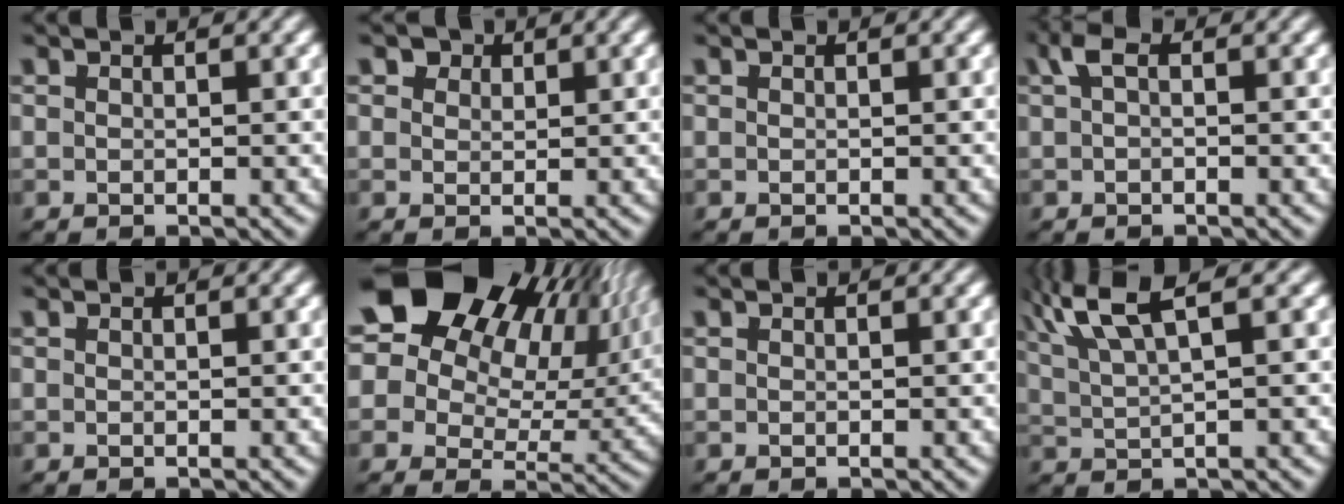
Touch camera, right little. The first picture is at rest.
{"total": 2.8, "force": [1.6, 2.0, 1.2], "torque": [-0.022, -0.006, 0.031]}
{"total": 0.0}
{"total": 1.4, "force": [0.5, -0.1, 1.3], "torque": [-0.025, 0.007, 0.014]}
{"total": 0.0}
{"total": 22.1, "force": [6.0, 16.1, 13.9], "torque": [-0.250, 0.024, 0.067]}
{"total": 0.0}
{"total": 5.1, "force": [3.1, 1.3, 3.8], "torque": [-0.073, 0.003, 0.060]}